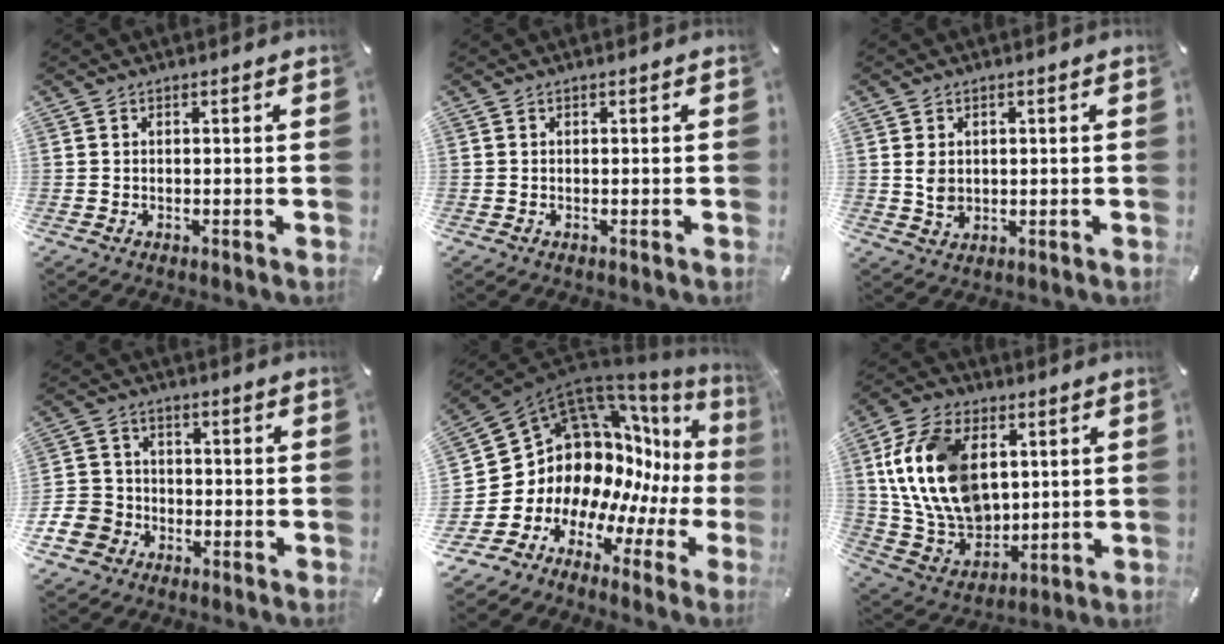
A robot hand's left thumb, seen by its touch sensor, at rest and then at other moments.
{"total": 0.0}
{"total": 4.0, "force": [0.5, 3.1, 2.3], "torque": [-0.053, -0.004, 0.006]}
{"total": 8.0, "force": [-3.5, 6.9, 2.2], "torque": [-0.069, 0.029, -0.067]}
{"total": 14.3, "force": [4.0, 12.0, 6.7], "torque": [-0.119, -0.110, 0.115]}
{"total": 19.3, "force": [4.7, 13.4, 13.0], "torque": [-0.292, -0.008, 0.086]}